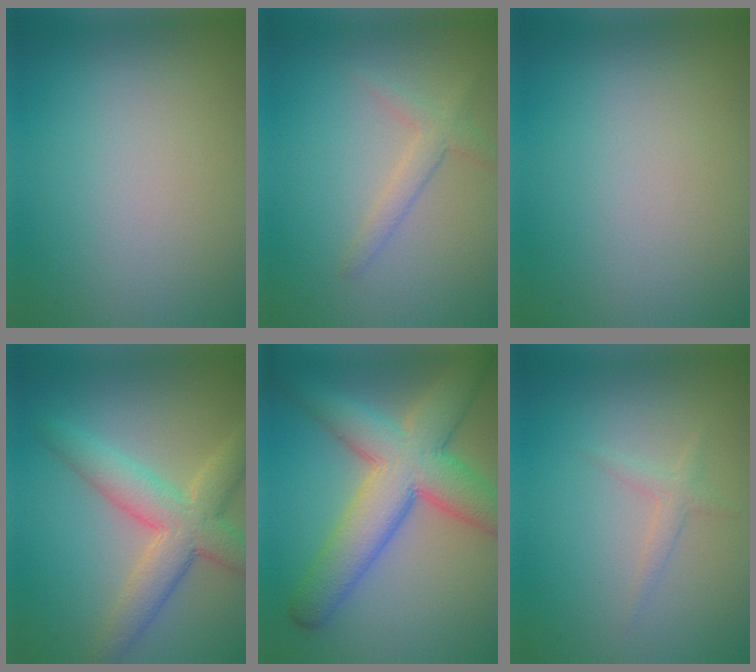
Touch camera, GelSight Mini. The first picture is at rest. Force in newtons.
{"total": 2.0, "press": 2.0, "slide": 0.1}
{"total": 0.0}
{"total": 6.0, "press": 6.0, "slide": 0.5}
{"total": 9.9, "press": 9.9, "slide": 0.4}
{"total": 1.2, "press": 1.2, "slide": 0.1}